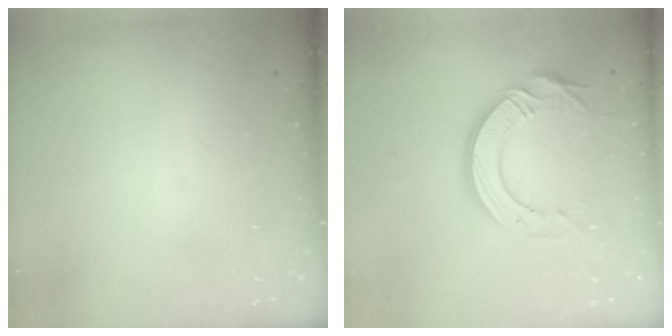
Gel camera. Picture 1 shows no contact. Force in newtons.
{"total": 14.2, "press": 14.1, "slide": 1.5}